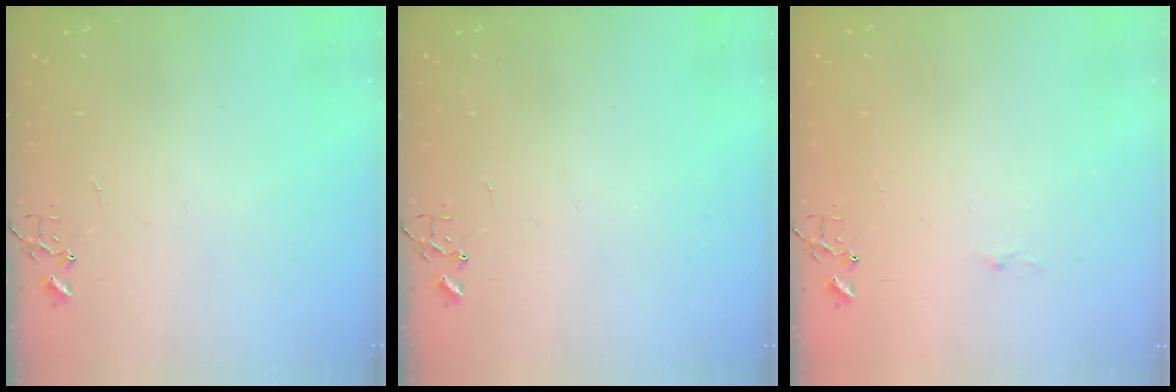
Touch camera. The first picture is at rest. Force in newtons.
{"total": 0.0}
{"total": 2.6, "press": 2.6, "slide": 0.4}